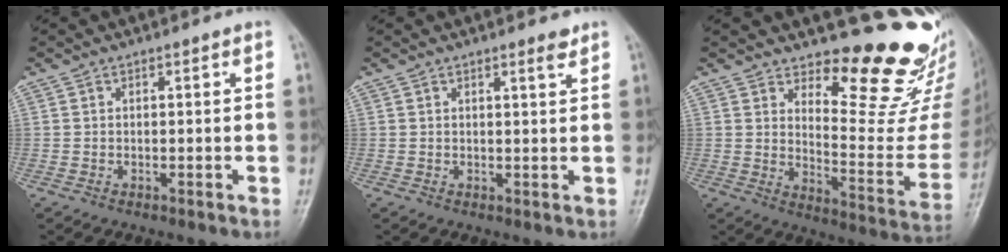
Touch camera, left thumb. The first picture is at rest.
{"total": 1.9, "force": [1.4, 0.3, 1.2], "torque": [-0.015, -0.010, 0.020]}
{"total": 16.8, "force": [14.7, 4.3, 6.9], "torque": [-0.044, -0.165, 0.194]}